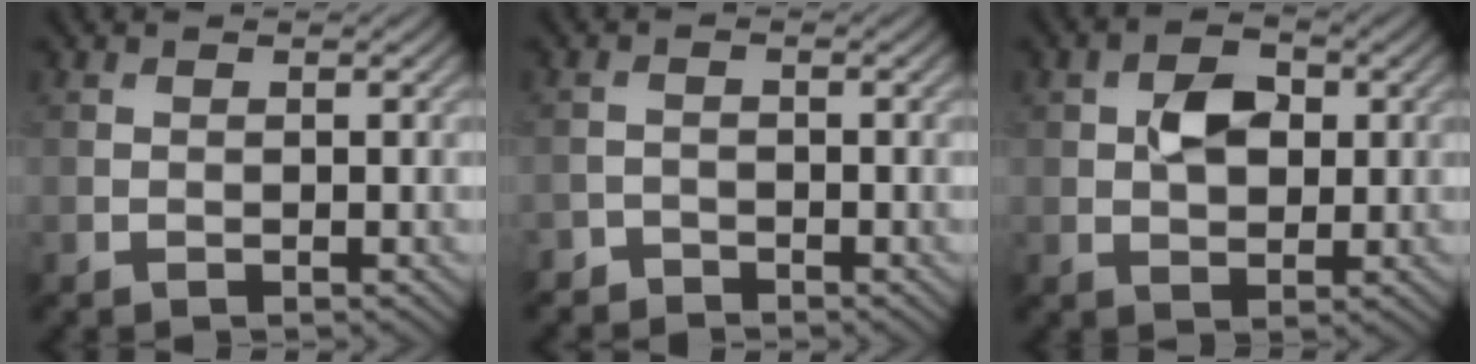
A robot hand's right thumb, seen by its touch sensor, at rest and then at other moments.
{"total": 1.7, "force": [-1.6, 0.7, -0.1], "torque": [0.004, 0.002, -0.036]}
{"total": 4.6, "force": [0.7, 3.1, 3.4], "torque": [-0.062, 0.004, 0.007]}